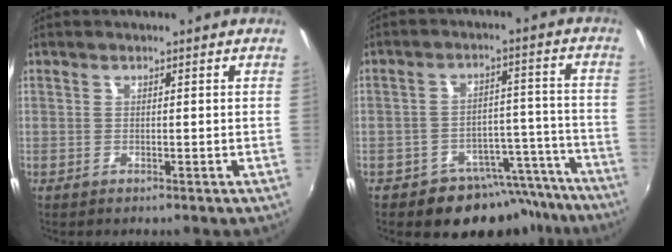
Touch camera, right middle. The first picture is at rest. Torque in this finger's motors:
{"motor_torque": [0.39, -0.50, 0.18, 0.03]}